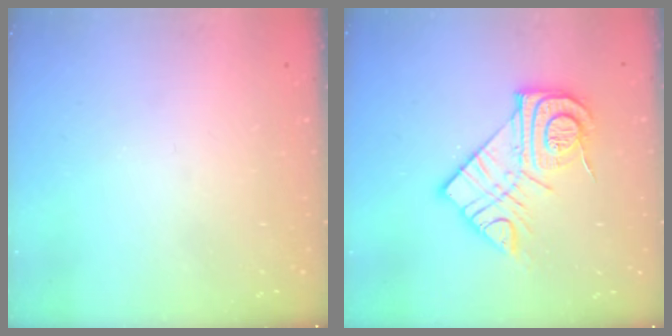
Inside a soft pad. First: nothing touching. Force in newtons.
{"total": 16.1, "press": 16.1, "slide": 1.3}